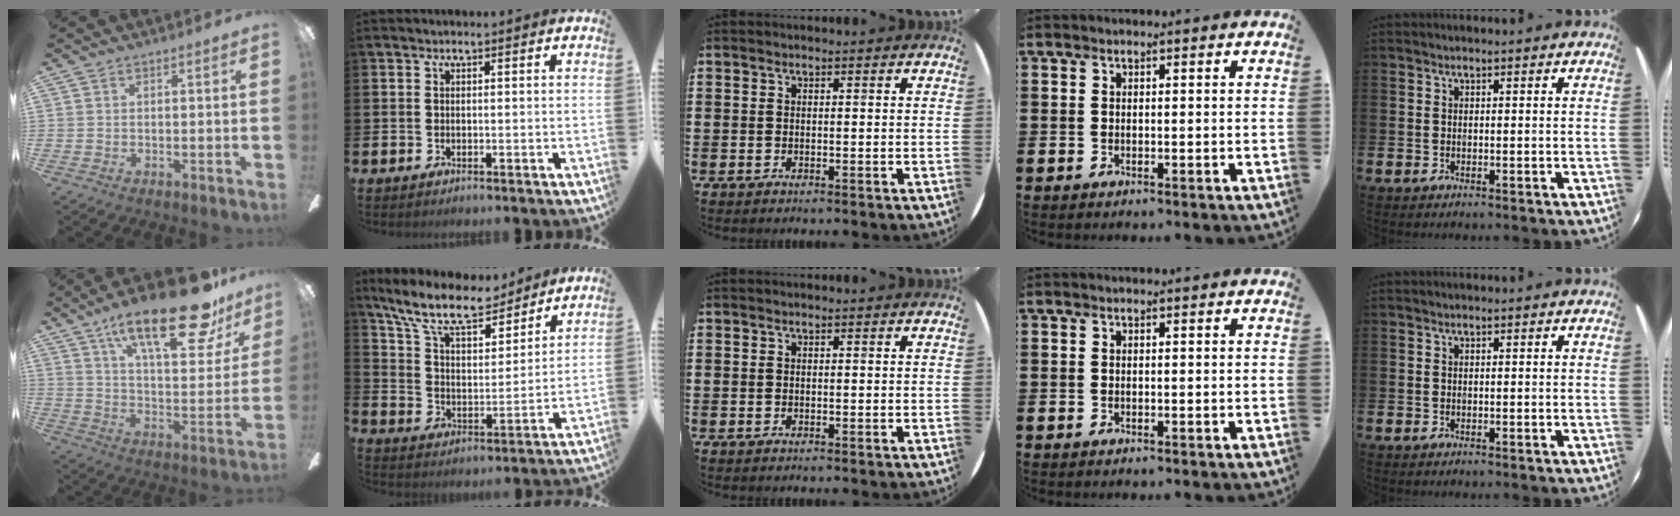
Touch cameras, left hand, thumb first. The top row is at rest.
{"thumb": {"total": 25.3, "force": [16.8, 8.0, 17.1], "torque": [-0.260, -0.102, 0.269]}, "index": {"total": 10.7, "force": [9.3, 3.0, 4.2], "torque": [-0.117, -0.049, 0.167]}}